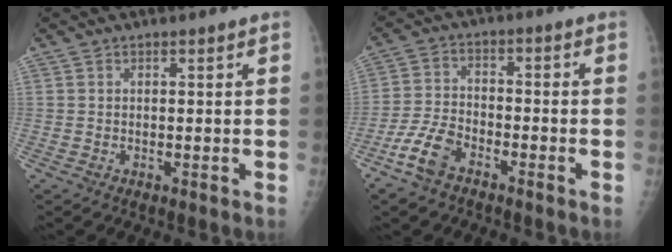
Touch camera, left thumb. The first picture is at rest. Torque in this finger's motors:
{"motor_torque": [-0.05, 1.04, -0.03, 0.11, 0.18]}